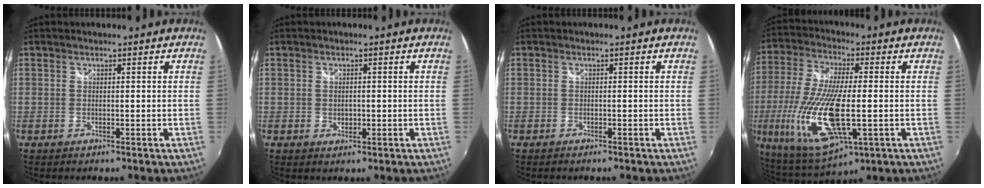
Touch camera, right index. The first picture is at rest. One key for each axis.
{"total": 1.7, "fx": -0.2, "fy": 1.4, "fz": 0.9, "tx": -0.014, "ty": -0.002, "tz": -0.003}
{"total": 0.9, "fx": -0.7, "fy": 0.2, "fz": 0.4, "tx": -0.009, "ty": -0.003, "tz": -0.014}
{"total": 23.2, "fx": -5.0, "fy": 8.2, "fz": 21.2, "tx": -0.453, "ty": -0.046, "tz": -0.084}